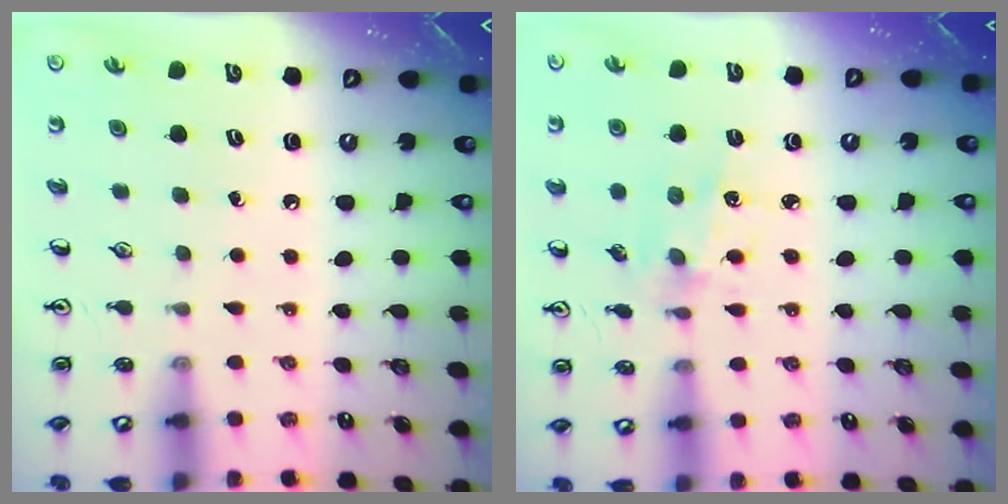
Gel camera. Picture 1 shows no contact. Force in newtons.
{"total": 2.9, "press": 2.8, "slide": 0.8}